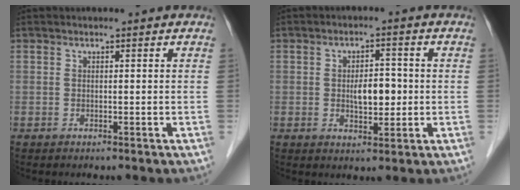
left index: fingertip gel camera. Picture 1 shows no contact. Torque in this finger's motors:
{"motor_torque": [0.28, 0.18, 0.11, 0.06]}